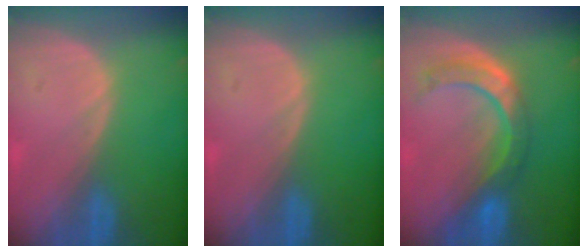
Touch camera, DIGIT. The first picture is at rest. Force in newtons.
{"total": 0.0}
{"total": 8.5, "press": 7.2, "slide": 4.5}